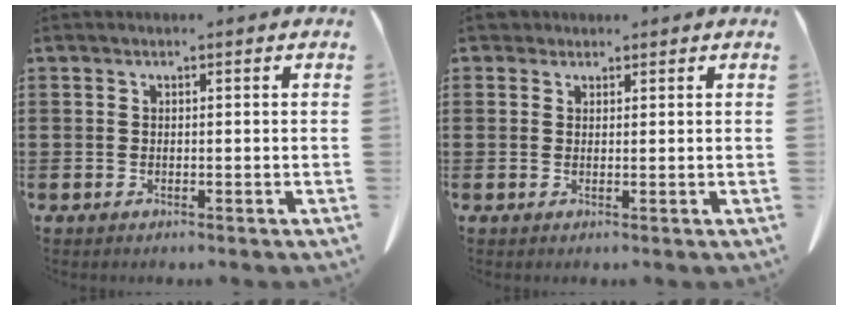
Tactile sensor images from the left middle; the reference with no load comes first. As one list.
[{"total": 1.7, "force": [1.4, 1.0, 0.2], "torque": [-0.009, 0.008, 0.027]}]